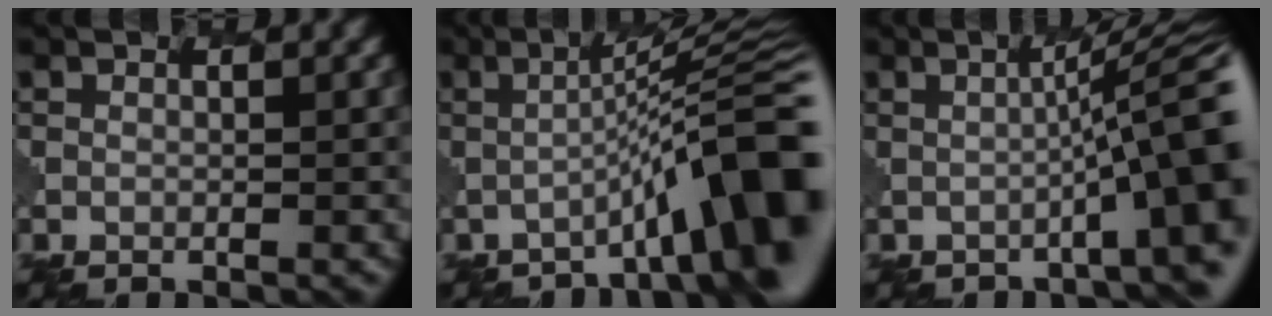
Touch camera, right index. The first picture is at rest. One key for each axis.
{"total": 9.6, "fx": -3.8, "fy": 1.4, "fz": 8.7, "tx": -0.107, "ty": 0.027, "tz": -0.056}
{"total": 9.9, "fx": -1.9, "fy": 1.3, "fz": 9.7, "tx": -0.115, "ty": 0.021, "tz": -0.030}